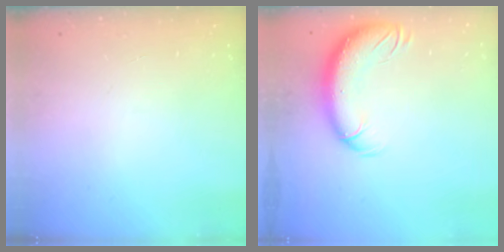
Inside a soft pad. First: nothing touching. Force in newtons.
{"total": 11.8, "press": 11.5, "slide": 2.8}